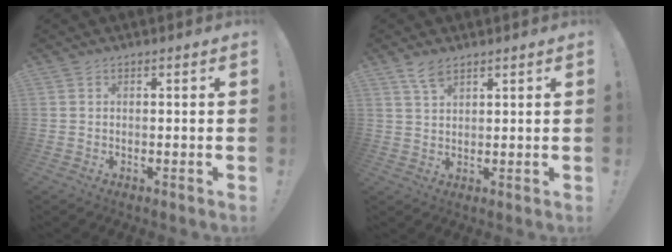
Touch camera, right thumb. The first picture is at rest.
{"total": 4.0, "force": [2.8, 1.6, 2.4], "torque": [-0.049, -0.010, 0.052]}